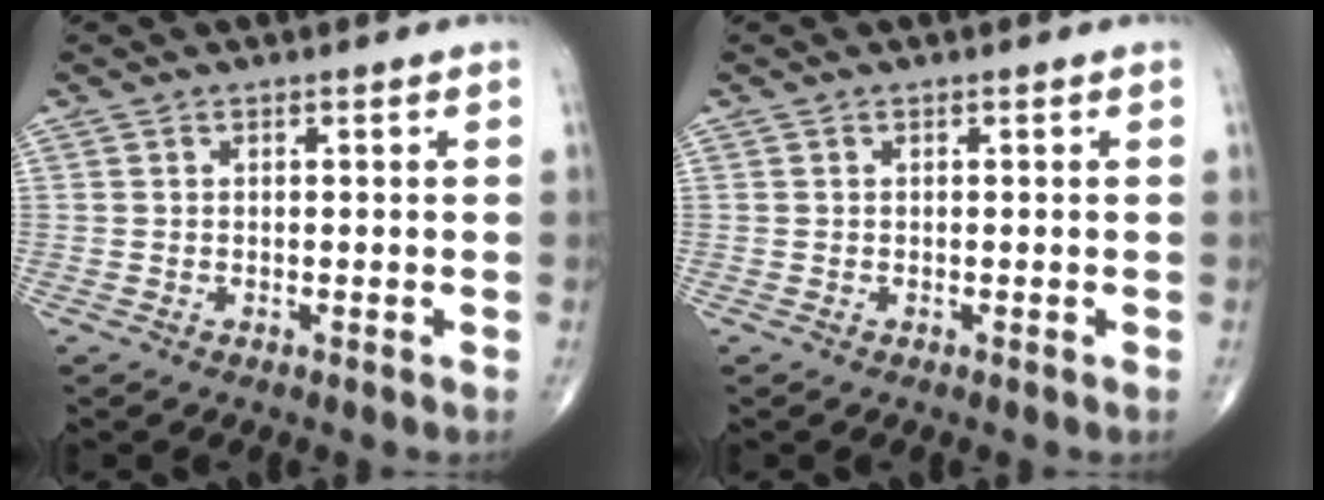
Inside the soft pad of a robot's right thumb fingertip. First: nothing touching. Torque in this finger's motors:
{"motor_torque": [-0.01, 0.00, 0.00, 0.00, 0.00]}